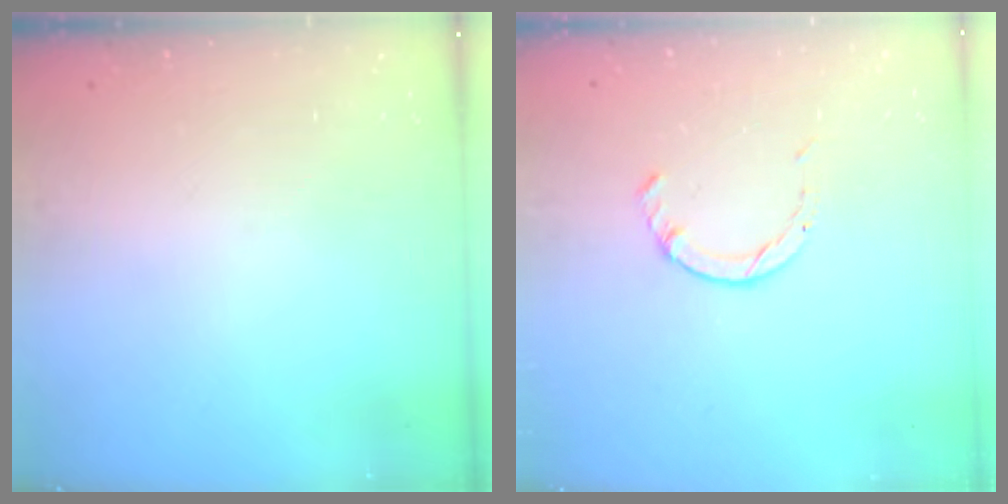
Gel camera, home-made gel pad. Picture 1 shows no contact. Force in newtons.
{"total": 1.7, "press": 1.7, "slide": 0.2}